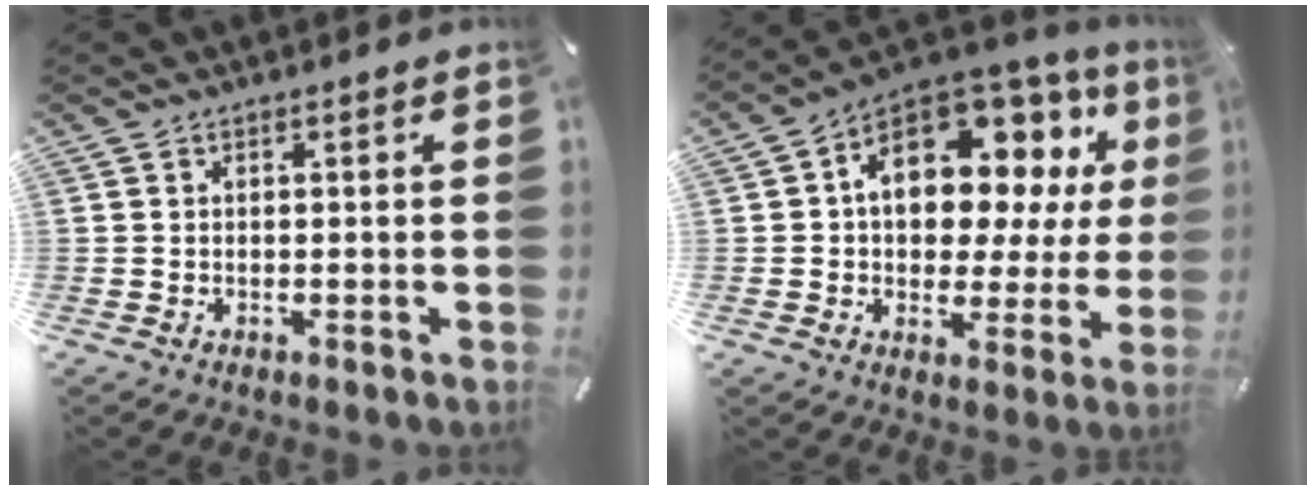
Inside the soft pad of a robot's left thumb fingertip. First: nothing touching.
{"total": 15.1, "force": [5.1, 10.0, 10.0], "torque": [-0.157, -0.032, 0.091]}